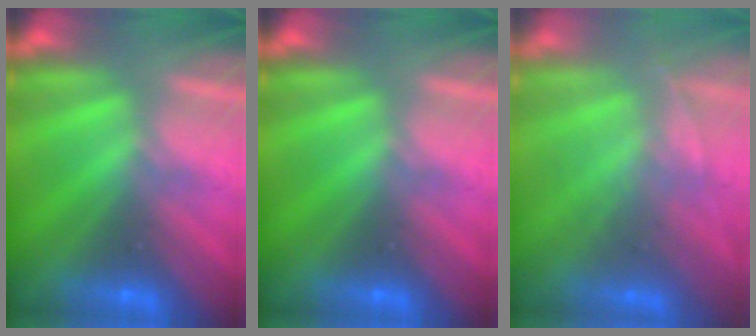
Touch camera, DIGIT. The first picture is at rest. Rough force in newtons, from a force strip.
{"total": 0.0}
{"total": 1.9}